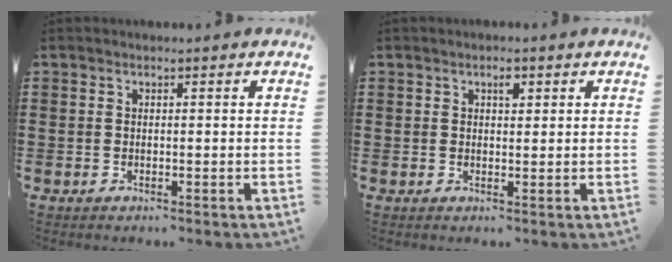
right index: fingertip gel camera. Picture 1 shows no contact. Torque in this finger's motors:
{"motor_torque": [0.03, -0.02, 0.00, 0.02]}